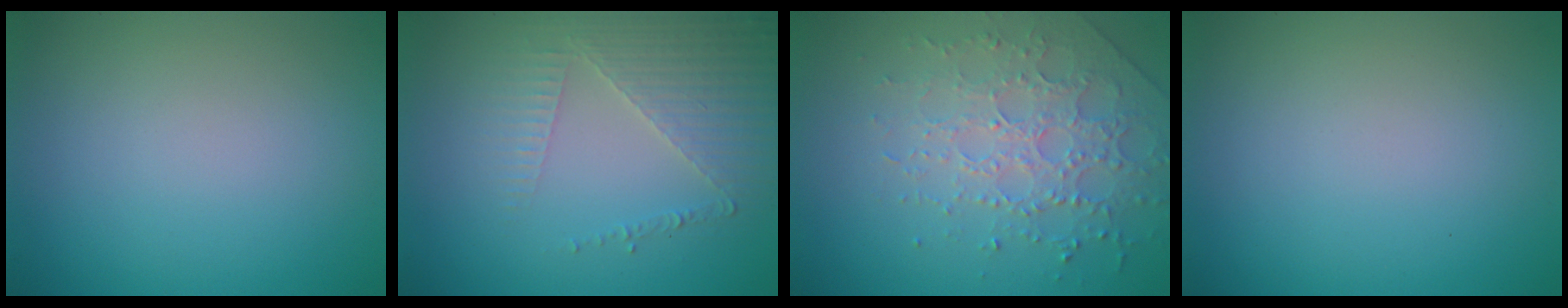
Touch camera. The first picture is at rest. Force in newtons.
{"total": 3.6, "press": 3.2, "slide": 1.7}
{"total": 3.4, "press": 3.3, "slide": 1.1}
{"total": 0.0}